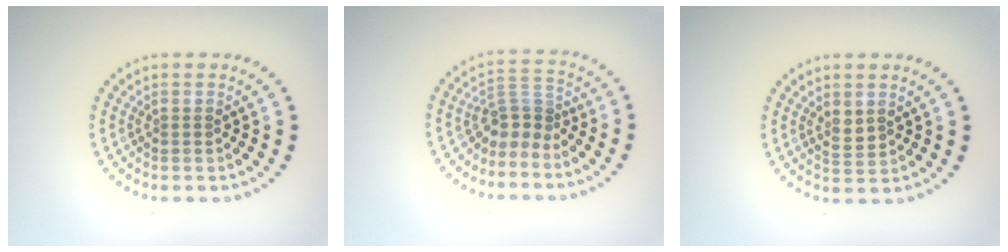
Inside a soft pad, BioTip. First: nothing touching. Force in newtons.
{"total": 2.7, "press": 1.8, "slide": 2.0}
{"total": 1.4, "press": 1.4, "slide": 0.4}